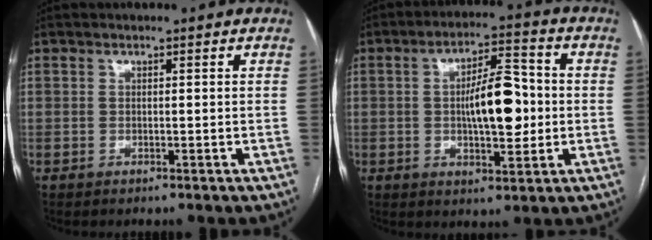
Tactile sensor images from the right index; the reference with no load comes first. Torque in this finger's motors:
{"motor_torque": [0.87, -0.02, 0.45, 0.09]}